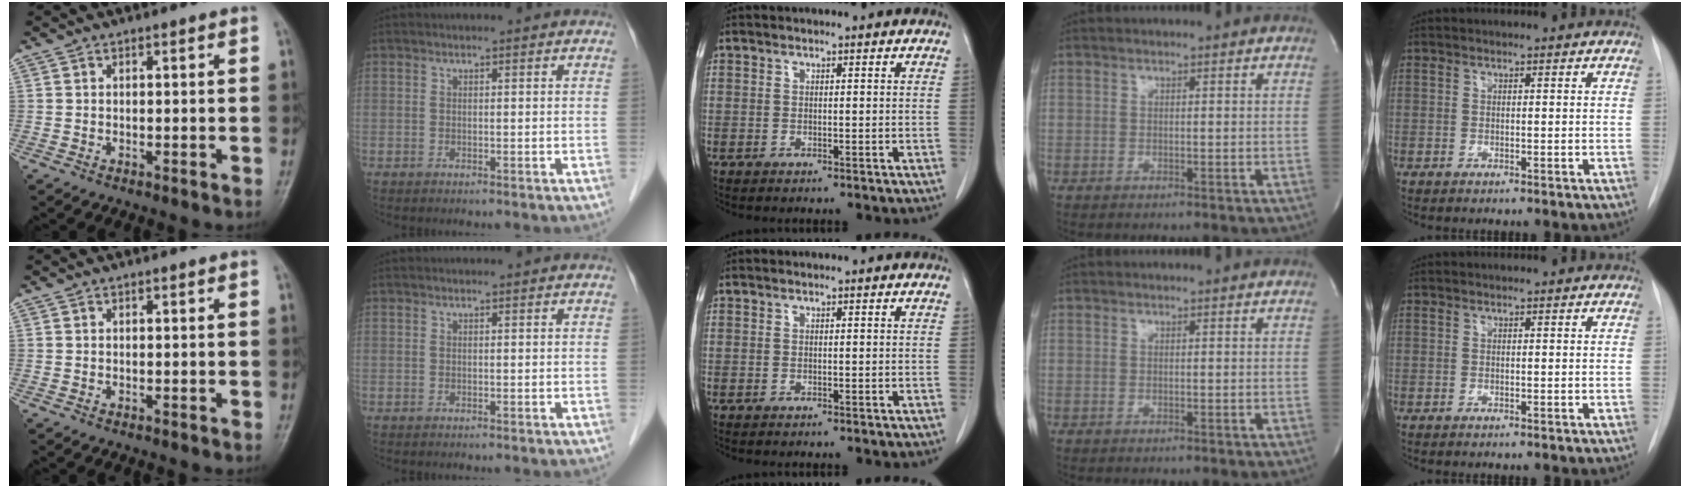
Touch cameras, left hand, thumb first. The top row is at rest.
{}